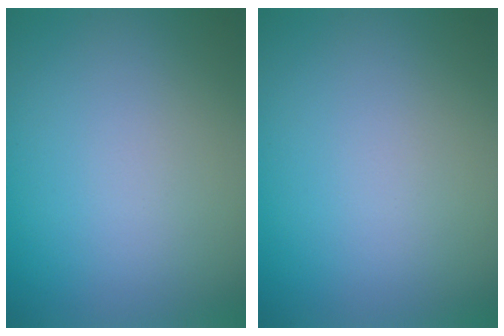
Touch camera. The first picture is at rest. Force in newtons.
{"total": 0.0}